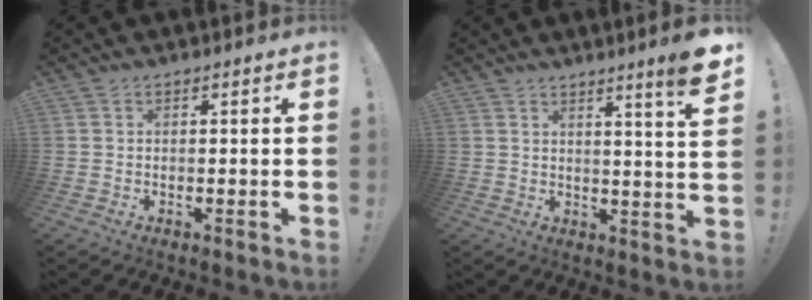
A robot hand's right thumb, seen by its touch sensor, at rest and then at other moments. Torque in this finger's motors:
{"motor_torque": [-1.42, 1.49, 0.42, 0.66, 0.00]}